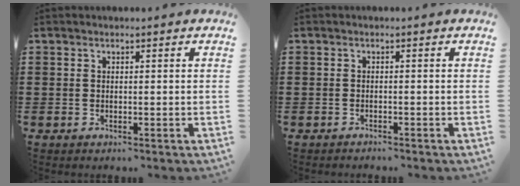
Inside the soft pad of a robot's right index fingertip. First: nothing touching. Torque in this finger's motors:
{"motor_torque": [-1.00, 1.14, 0.00, -0.01]}